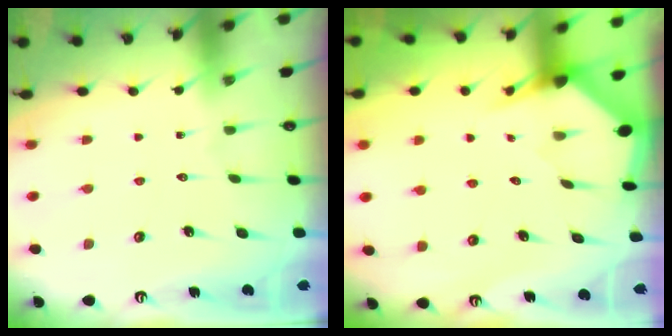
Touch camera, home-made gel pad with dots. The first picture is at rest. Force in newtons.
{"total": 2.8, "press": 2.8, "slide": 0.2}